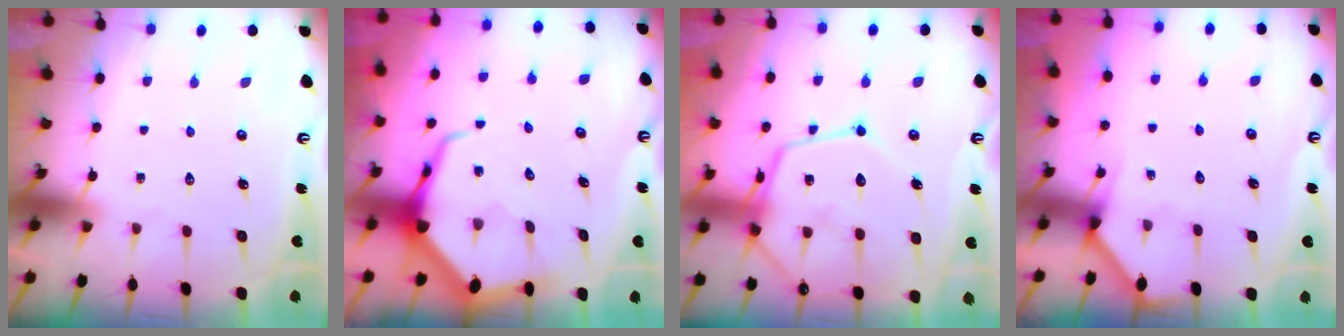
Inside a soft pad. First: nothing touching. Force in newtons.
{"total": 10.2, "press": 10.1, "slide": 1.1}
{"total": 16.7, "press": 16.7, "slide": 1.7}
{"total": 2.3, "press": 2.3, "slide": 0.1}